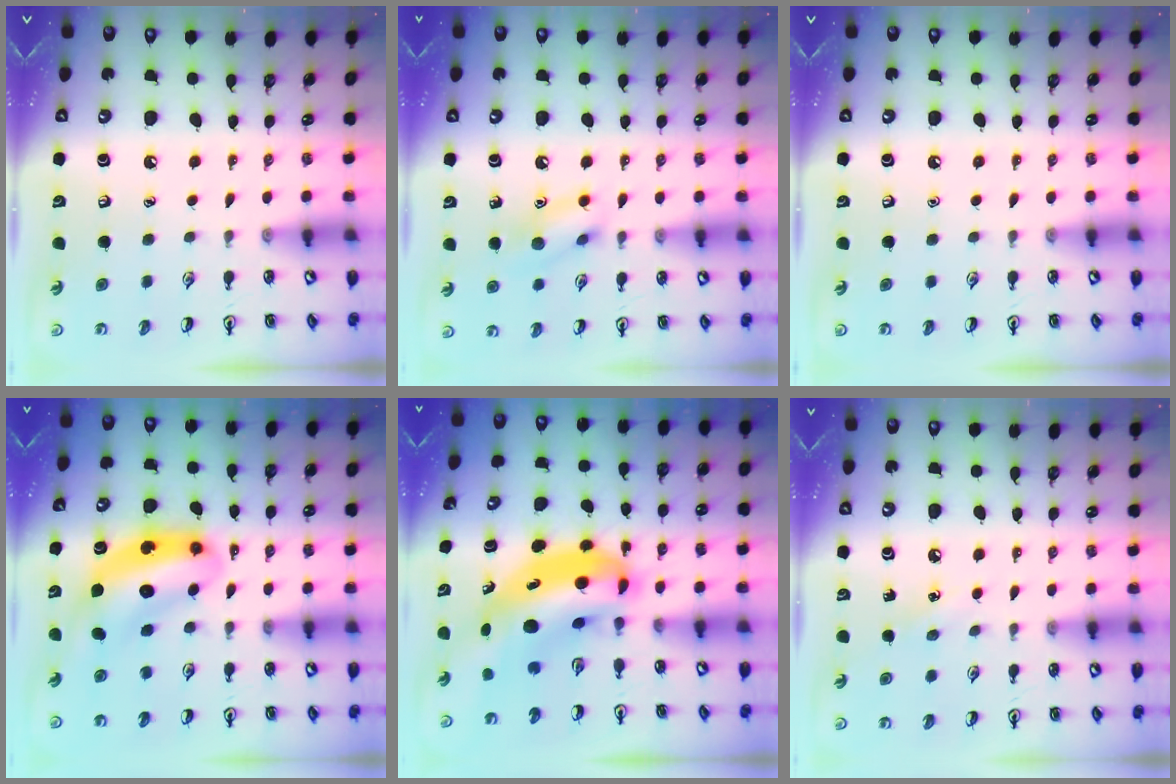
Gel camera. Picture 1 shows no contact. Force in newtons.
{"total": 9.4, "press": 9.4, "slide": 0.9}
{"total": 0.0}
{"total": 8.8, "press": 8.4, "slide": 2.7}
{"total": 8.9, "press": 8.6, "slide": 2.3}
{"total": 3.7, "press": 3.5, "slide": 1.3}